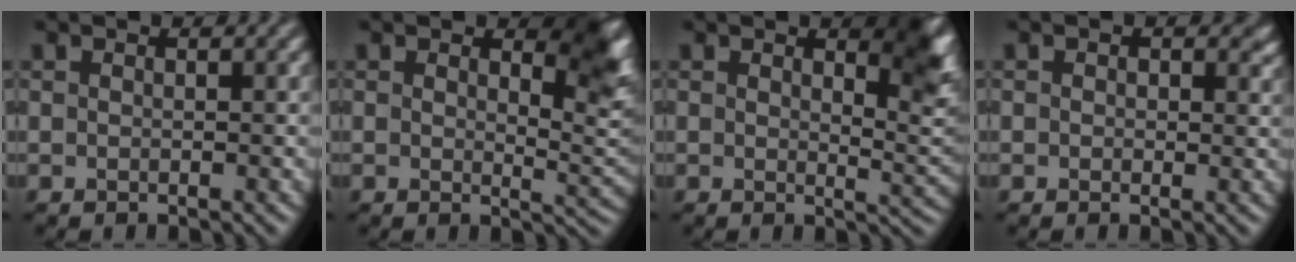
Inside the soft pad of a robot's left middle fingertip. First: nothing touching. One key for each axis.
{"total": 4.6, "fx": 2.3, "fy": 2.0, "fz": 3.4, "tx": -0.032, "ty": -0.009, "tz": 0.034}
{"total": 3.9, "fx": 2.0, "fy": 1.3, "fz": 3.1, "tx": -0.033, "ty": -0.006, "tz": 0.030}
{"total": 1.2, "fx": 0.4, "fy": 1.1, "fz": 0.4, "tx": 0.003, "ty": -0.002, "tz": 0.000}